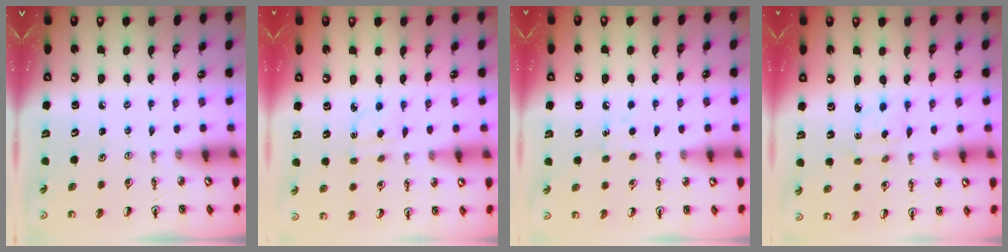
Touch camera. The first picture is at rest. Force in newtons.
{"total": 2.4, "press": 2.4, "slide": 0.5}
{"total": 5.5, "press": 5.5, "slide": 0.7}
{"total": 2.8, "press": 2.8, "slide": 0.5}